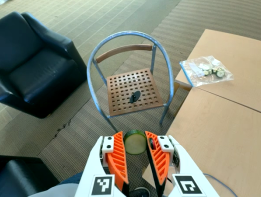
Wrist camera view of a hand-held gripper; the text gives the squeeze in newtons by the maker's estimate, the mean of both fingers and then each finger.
{"total": 10.6, "left": 10.5, "right": 10.8}